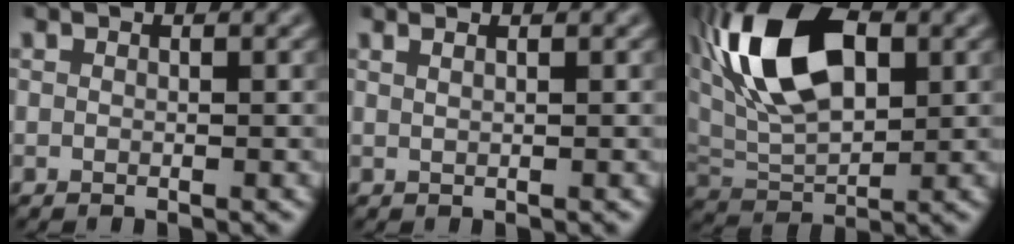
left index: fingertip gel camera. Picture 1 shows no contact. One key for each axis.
{"total": 1.7, "fx": 1.0, "fy": 0.8, "fz": 1.1, "tx": -0.001, "ty": -0.007, "tz": -0.004}
{"total": 11.9, "fx": 3.7, "fy": 6.1, "fz": 9.5, "tx": -0.182, "ty": 0.025, "tz": 0.055}